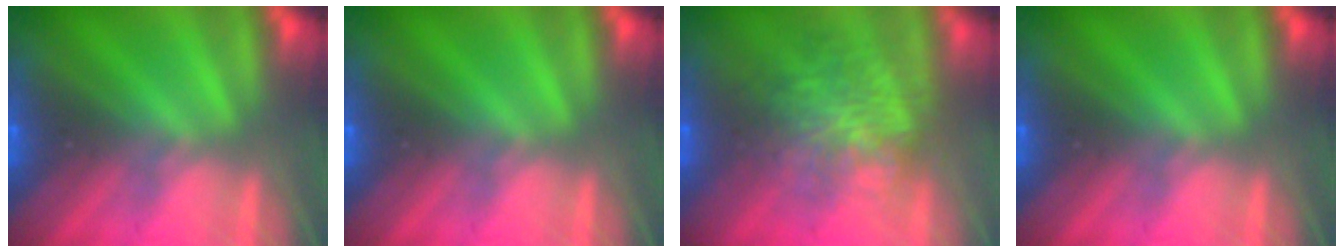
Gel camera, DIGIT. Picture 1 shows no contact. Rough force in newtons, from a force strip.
{"total": 0.0}
{"total": 6.9}
{"total": 0.0}